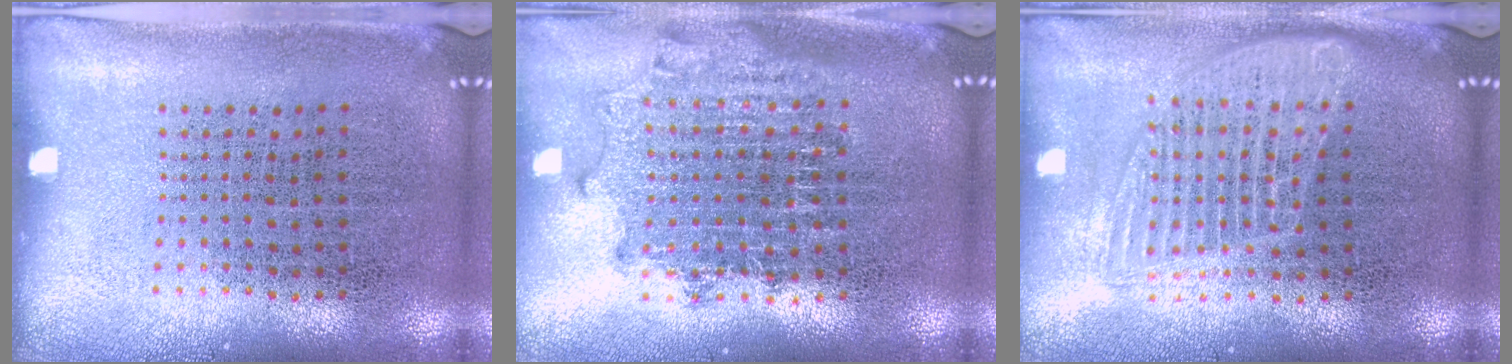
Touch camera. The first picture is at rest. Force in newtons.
{"total": 1.8, "press": 1.4, "slide": 1.0}
{"total": 1.6, "press": 1.4, "slide": 0.8}